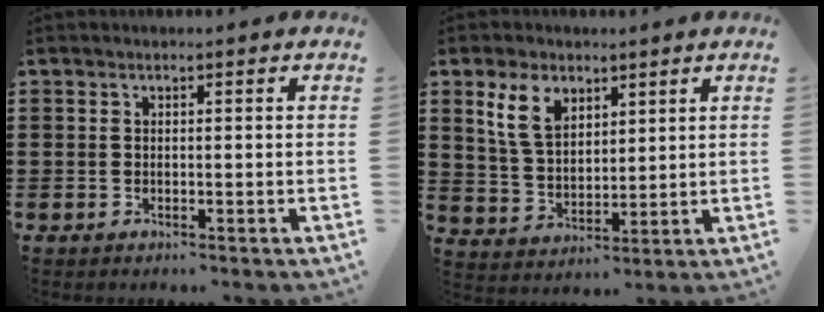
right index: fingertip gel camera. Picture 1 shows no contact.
{"total": 7.5, "force": [4.1, 4.6, 4.4], "torque": [-0.105, 0.015, 0.078]}